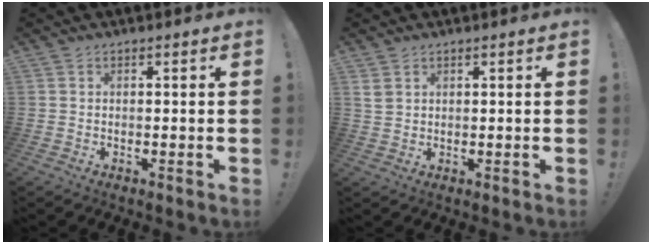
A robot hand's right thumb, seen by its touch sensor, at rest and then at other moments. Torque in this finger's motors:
{"motor_torque": [0.15, 0.99, 0.23, 0.51, 0.16]}